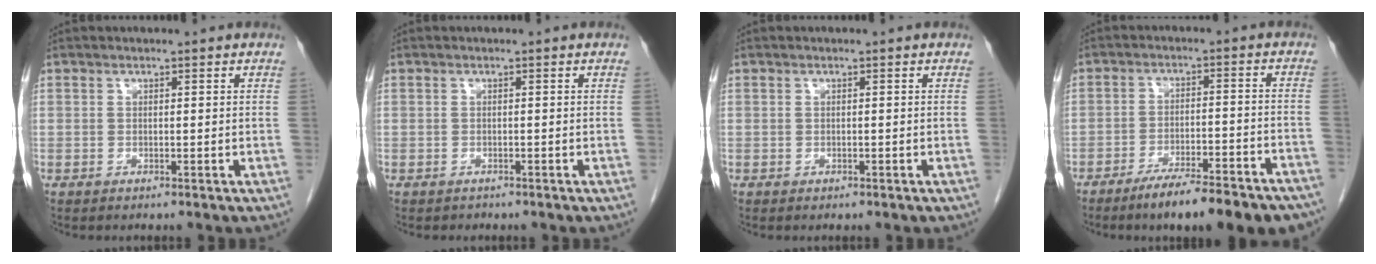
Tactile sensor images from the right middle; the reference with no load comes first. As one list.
[{"total": 0.7, "force": [-0.6, 0.4, 0.0], "torque": [-0.011, 0.000, -0.010]}, {"total": 0.0}, {"total": 16.0, "force": [-12.9, 2.3, 9.1], "torque": [-0.087, 0.012, -0.185]}]